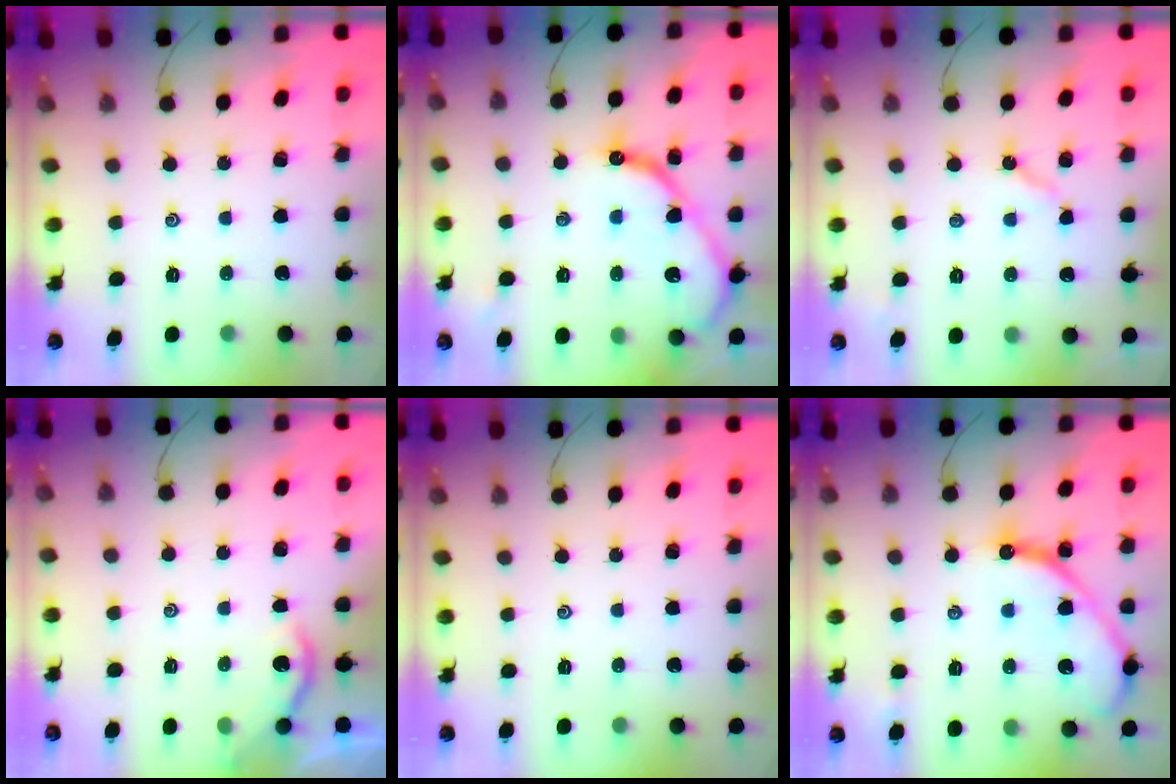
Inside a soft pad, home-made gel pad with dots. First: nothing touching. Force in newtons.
{"total": 13.1, "press": 13.1, "slide": 0.5}
{"total": 4.7, "press": 4.7, "slide": 0.4}
{"total": 2.2, "press": 2.2, "slide": 0.2}
{"total": 0.0}
{"total": 12.3, "press": 12.3, "slide": 1.3}